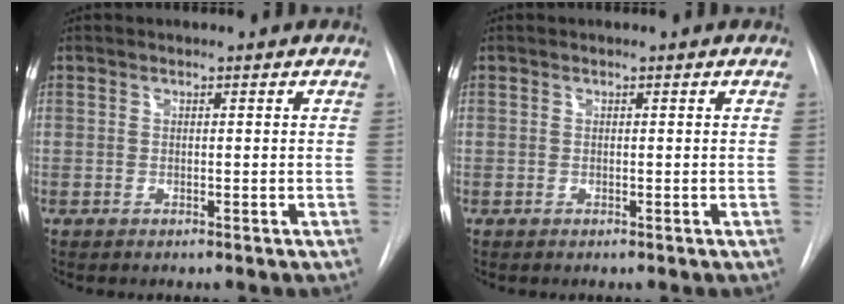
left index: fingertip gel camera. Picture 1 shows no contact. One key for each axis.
{"total": 0.0}